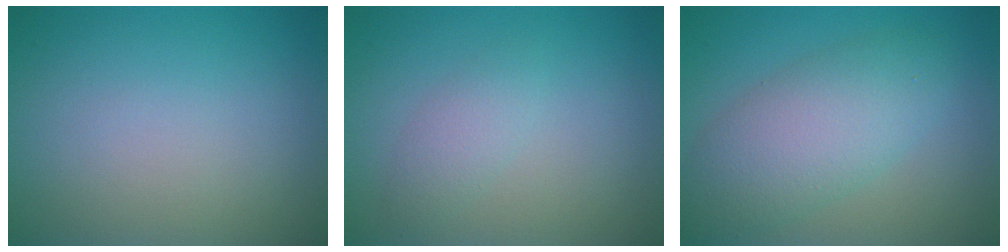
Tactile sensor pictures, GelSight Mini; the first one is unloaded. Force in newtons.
{"total": 1.7, "press": 1.7, "slide": 0.0}
{"total": 6.0, "press": 6.0, "slide": 0.3}